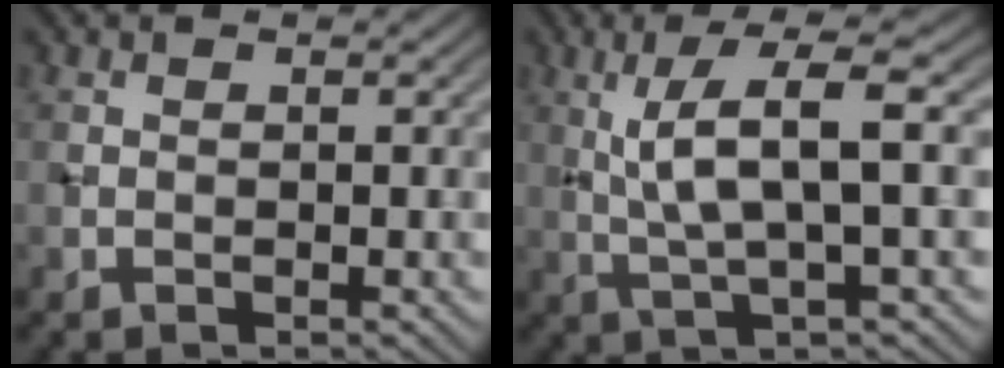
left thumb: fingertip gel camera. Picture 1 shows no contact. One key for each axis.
{"total": 7.8, "fx": 1.3, "fy": 1.4, "fz": 7.6, "tx": -0.148, "ty": 0.015, "tz": 0.026}